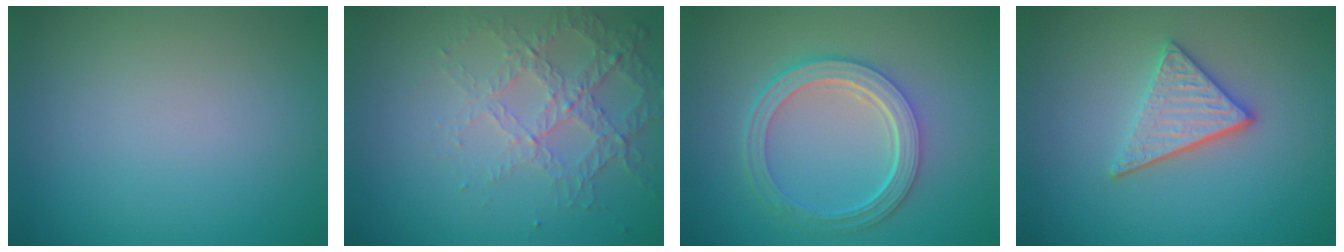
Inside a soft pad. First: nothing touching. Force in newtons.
{"total": 4.3, "press": 2.9, "slide": 3.2}
{"total": 5.4, "press": 4.0, "slide": 3.6}
{"total": 3.5, "press": 3.0, "slide": 1.8}